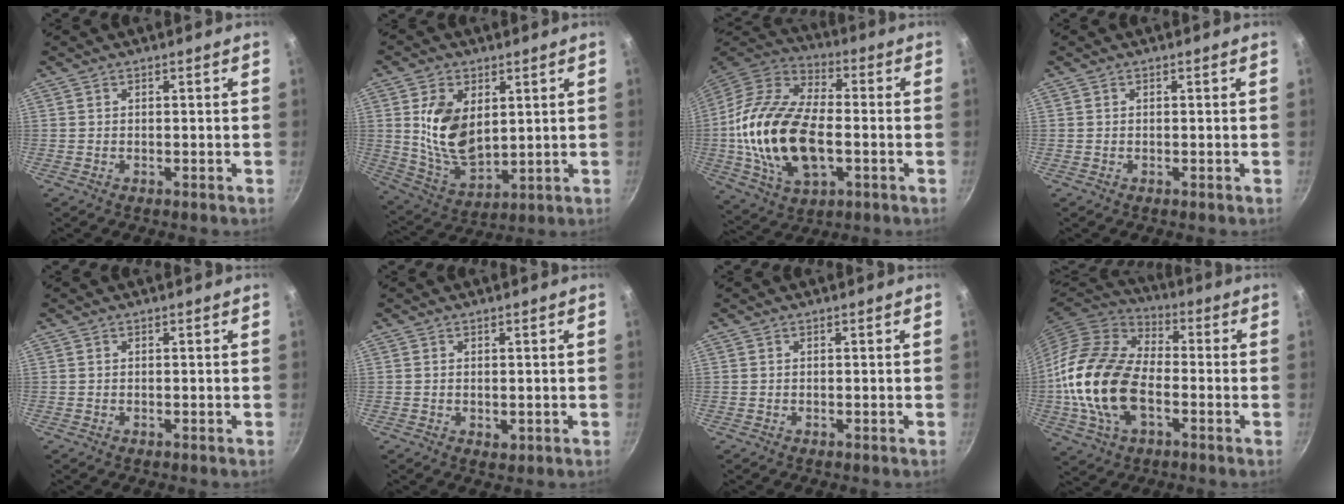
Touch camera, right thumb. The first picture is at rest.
{"total": 13.0, "force": [2.8, 8.0, 9.9], "torque": [-0.169, -0.025, 0.067]}
{"total": 23.5, "force": [-2.8, 13.3, 19.1], "torque": [-0.367, 0.028, -0.053]}
{"total": 0.0}
{"total": 0.0}
{"total": 1.3, "force": [0.1, 0.9, 1.0], "torque": [-0.014, -0.004, 0.003]}
{"total": 0.0}
{"total": 20.7, "force": [-3.5, 12.7, 15.9], "torque": [-0.295, 0.026, -0.076]}